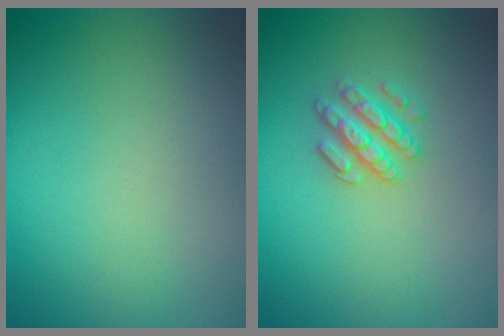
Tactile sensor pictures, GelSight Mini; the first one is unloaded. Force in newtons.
{"total": 2.5, "press": 2.3, "slide": 0.9}